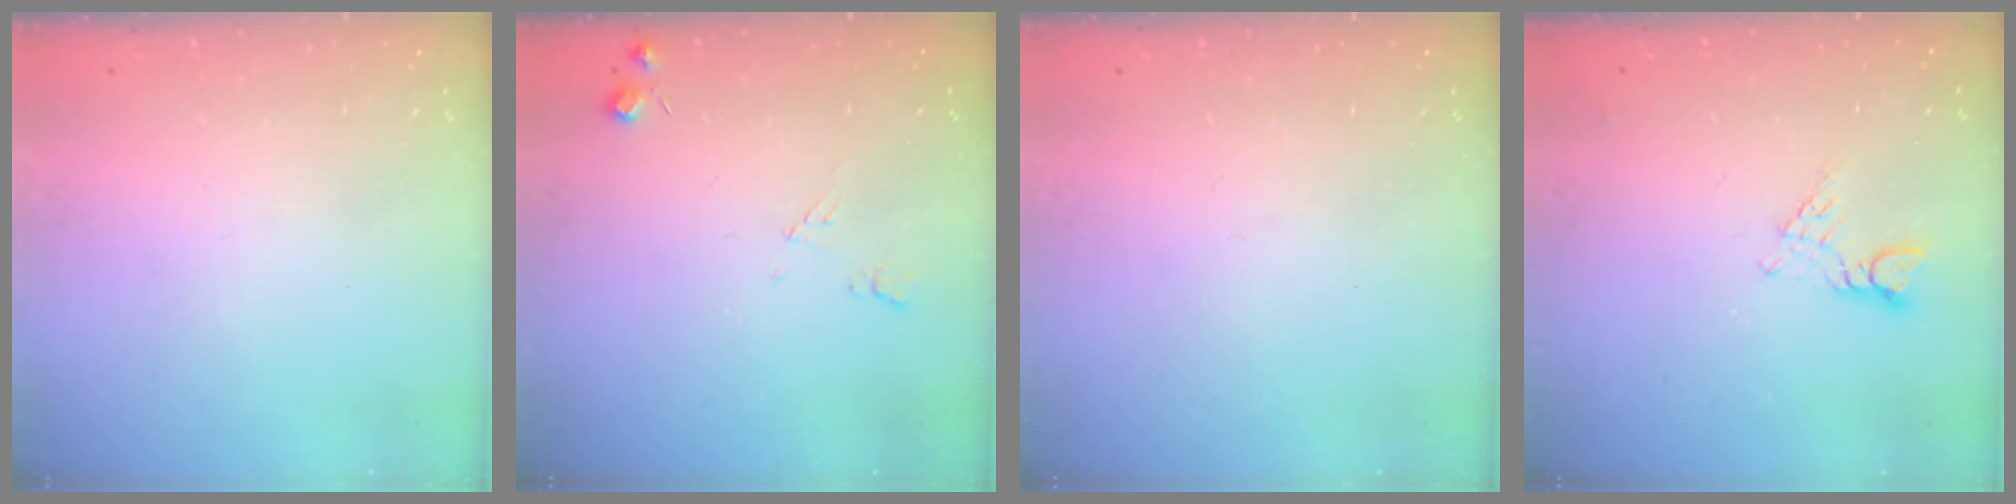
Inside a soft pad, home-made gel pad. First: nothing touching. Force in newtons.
{"total": 5.6, "press": 5.6, "slide": 0.9}
{"total": 0.0}
{"total": 3.8, "press": 3.8, "slide": 0.4}